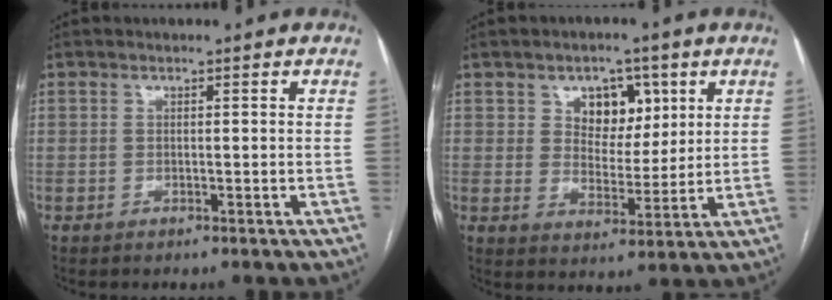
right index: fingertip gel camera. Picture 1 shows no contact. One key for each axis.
{"total": 7.4, "fx": 3.3, "fy": 5.0, "fz": 4.3, "tx": -0.057, "ty": 0.009, "tz": 0.057}